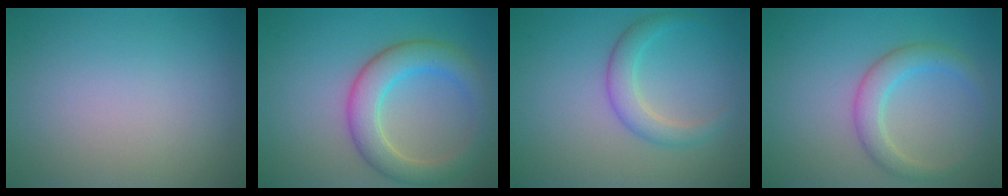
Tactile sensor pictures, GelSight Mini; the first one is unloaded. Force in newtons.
{"total": 5.3, "press": 5.3, "slide": 0.5}
{"total": 2.6, "press": 2.6, "slide": 0.1}
{"total": 3.1, "press": 3.1, "slide": 0.3}